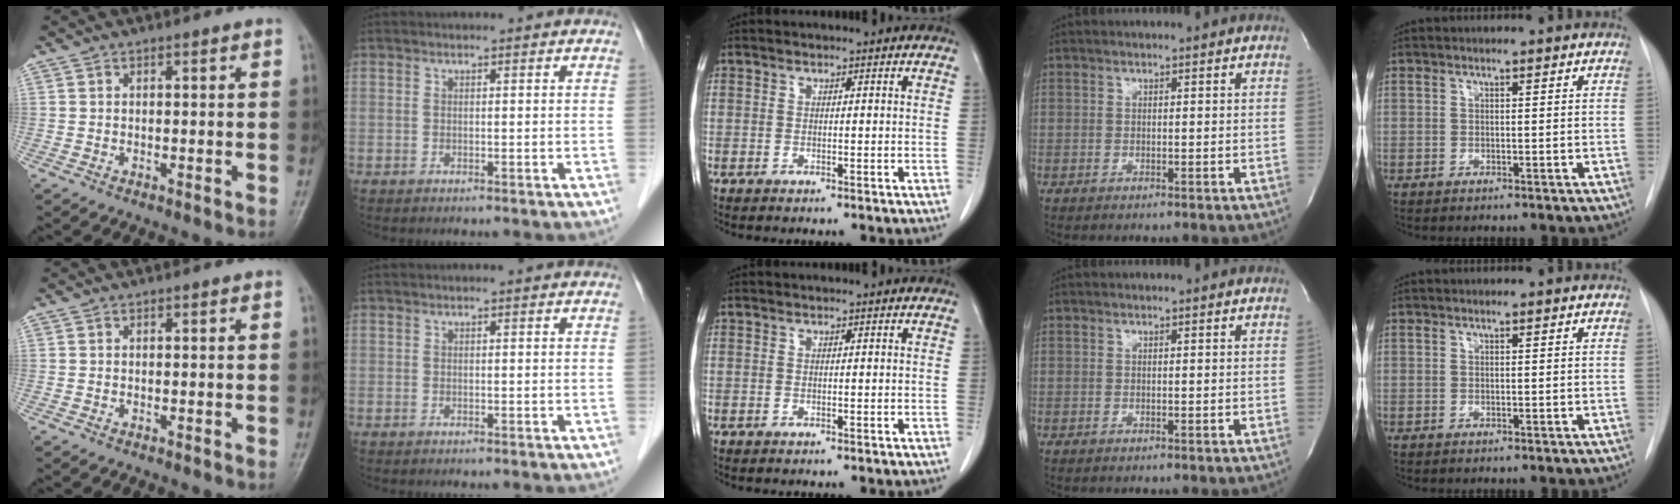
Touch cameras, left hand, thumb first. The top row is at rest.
{}